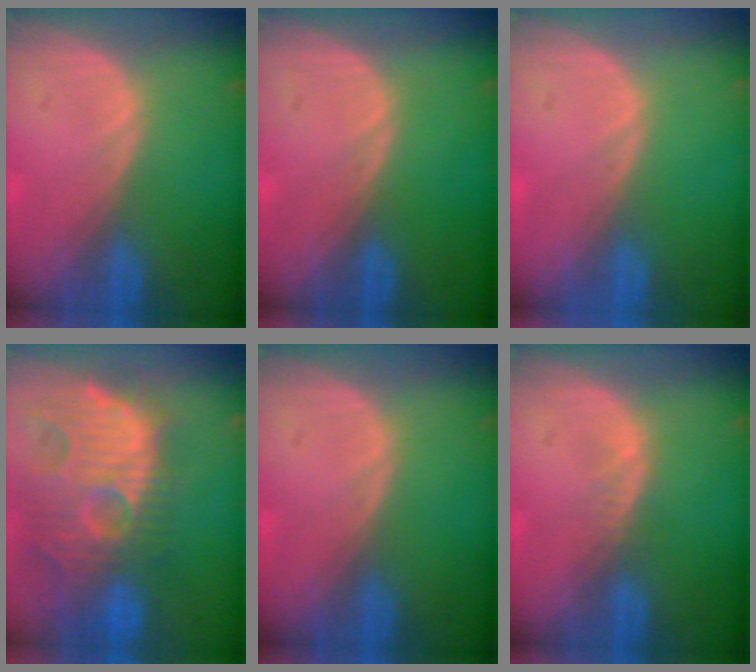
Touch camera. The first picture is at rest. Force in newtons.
{"total": 0.0}
{"total": 0.0}
{"total": 14.1, "press": 12.4, "slide": 6.7}
{"total": 0.0}
{"total": 1.1, "press": 1.1, "slide": 0.3}